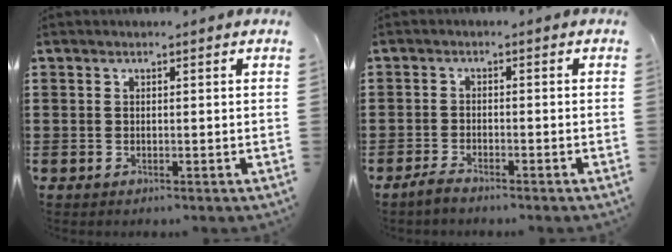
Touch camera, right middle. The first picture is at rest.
{"total": 2.0, "force": [-1.8, 0.1, 0.8], "torque": [-0.023, -0.001, -0.037]}